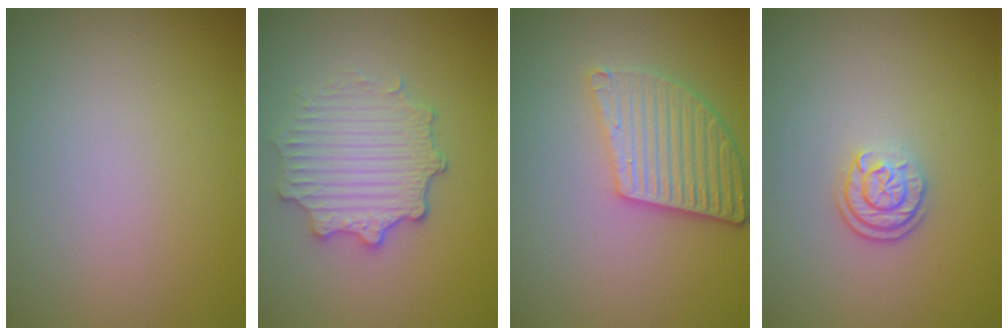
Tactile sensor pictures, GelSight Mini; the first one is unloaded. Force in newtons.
{"total": 4.4, "press": 3.7, "slide": 2.5}
{"total": 4.5, "press": 3.8, "slide": 2.5}
{"total": 2.4, "press": 1.9, "slide": 1.5}